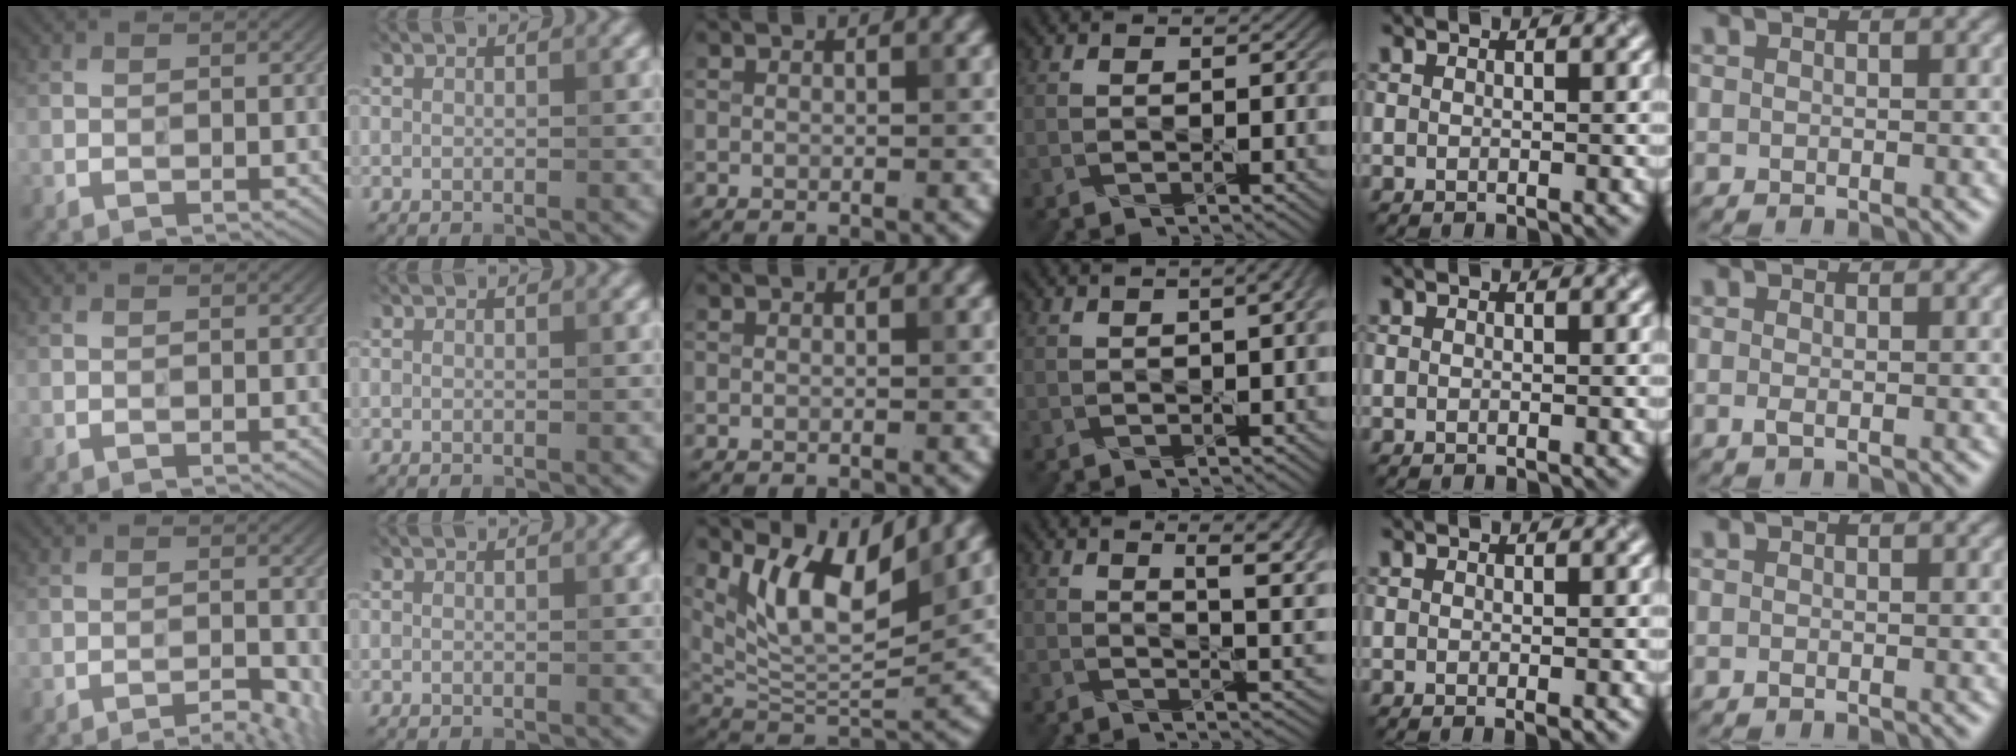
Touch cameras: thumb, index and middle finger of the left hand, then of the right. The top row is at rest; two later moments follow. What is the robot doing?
{"motion": "pour", "object": "sugar"}